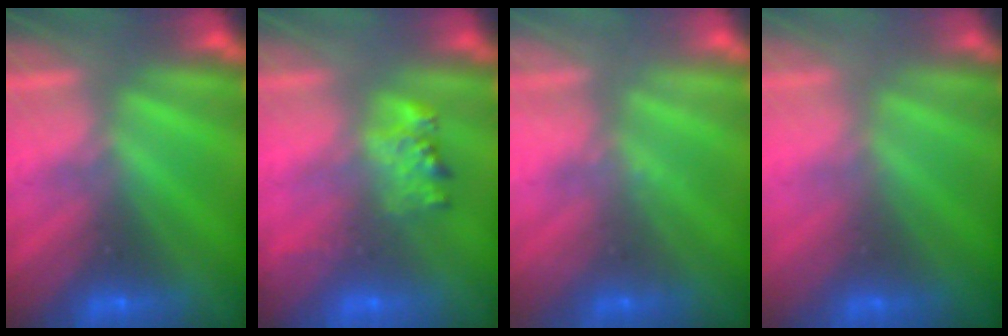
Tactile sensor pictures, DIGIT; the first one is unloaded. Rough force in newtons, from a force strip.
{"total": 2.2}
{"total": 2.3}
{"total": 2.9}